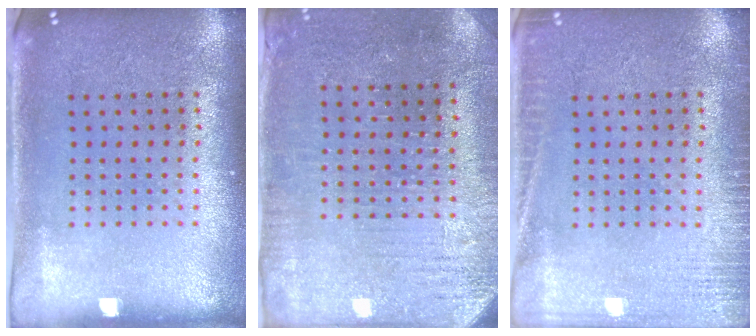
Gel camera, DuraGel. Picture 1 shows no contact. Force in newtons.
{"total": 3.0, "press": 2.8, "slide": 0.8}
{"total": 2.7, "press": 2.7, "slide": 0.5}